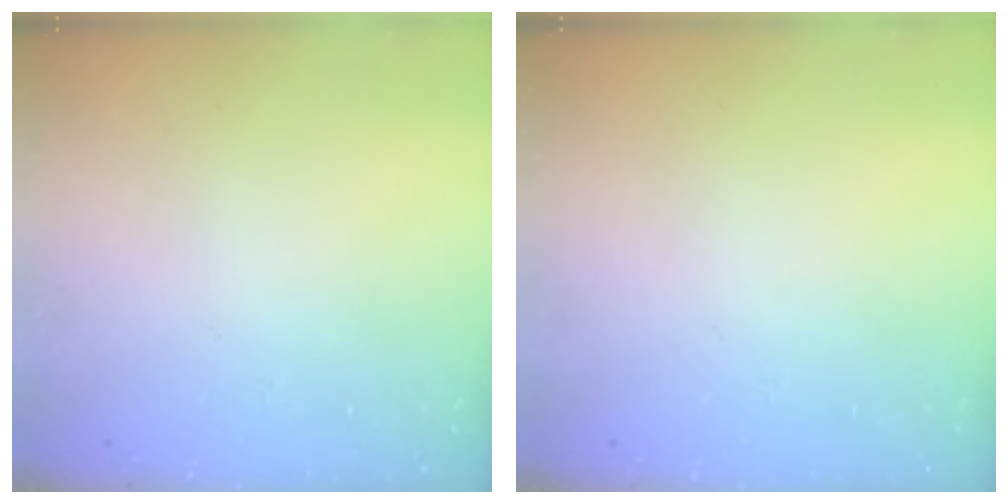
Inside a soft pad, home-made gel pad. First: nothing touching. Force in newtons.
{"total": 0.0}